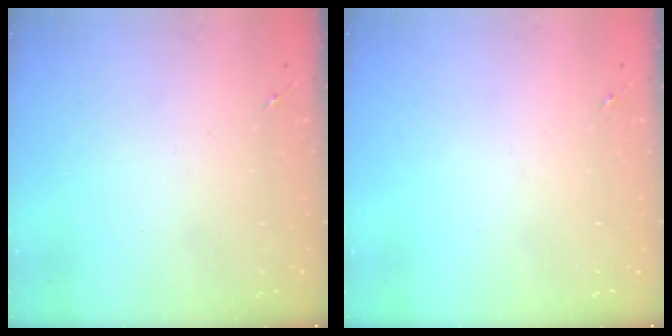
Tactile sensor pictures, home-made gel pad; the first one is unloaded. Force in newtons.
{"total": 0.0}